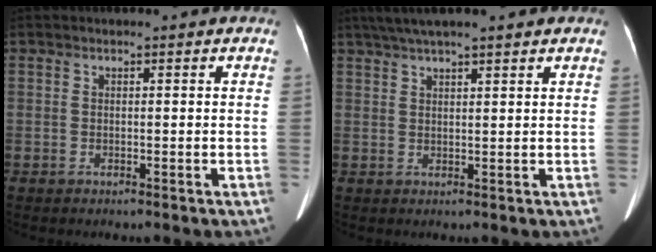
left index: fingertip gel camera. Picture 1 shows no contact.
{"total": 8.8, "force": [7.0, 0.8, 5.3], "torque": [-0.083, 0.044, 0.102]}